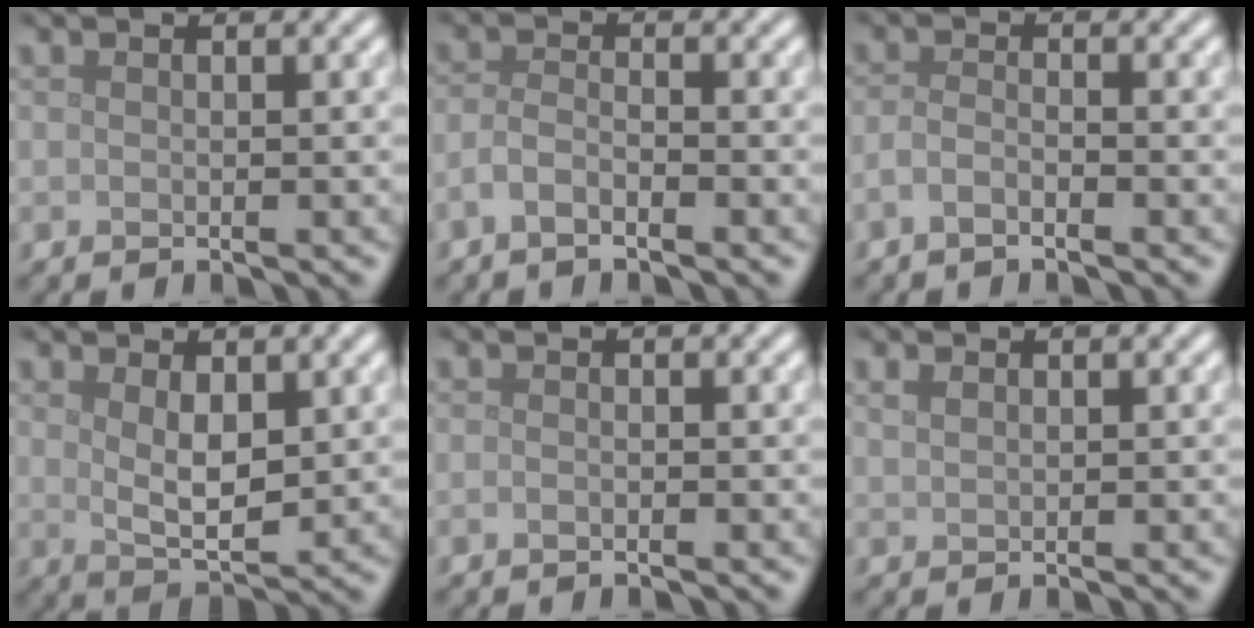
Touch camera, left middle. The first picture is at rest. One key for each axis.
{"total": 1.9, "fx": -1.3, "fy": 0.6, "fz": 1.3, "tx": -0.027, "ty": 0.003, "tz": -0.033}
{"total": 1.5, "fx": -1.0, "fy": 0.4, "fz": 1.0, "tx": -0.022, "ty": 0.001, "tz": -0.025}
{"total": 3.5, "fx": 1.0, "fy": 1.5, "fz": 3.0, "tx": -0.061, "ty": -0.007, "tz": 0.023}
{"total": 0.5, "fx": -0.4, "fy": 0.1, "fz": 0.4, "tx": -0.007, "ty": -0.002, "tz": -0.008}
{"total": 0.8, "fx": 0.5, "fy": 0.5, "fz": 0.5, "tx": -0.012, "ty": 0.000, "tz": 0.012}